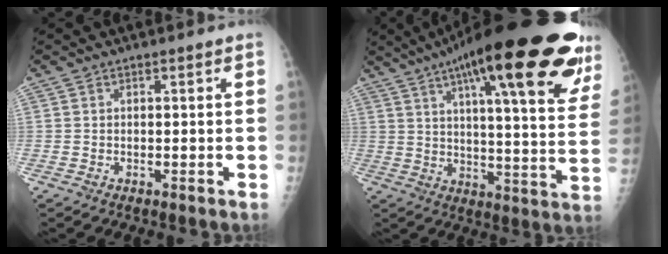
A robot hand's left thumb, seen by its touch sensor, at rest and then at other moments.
{"total": 32.2, "force": [18.8, 7.6, 25.0], "torque": [-0.292, -0.024, 0.256]}